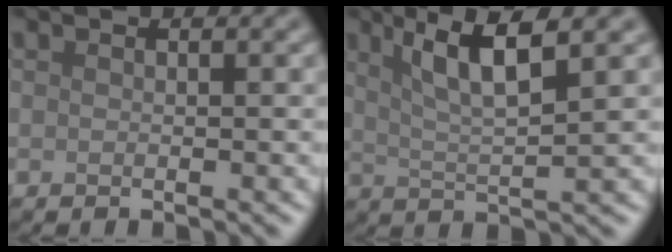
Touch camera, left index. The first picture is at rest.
{"total": 5.7, "force": [2.4, 1.1, 5.0], "torque": [-0.088, 0.002, 0.045]}